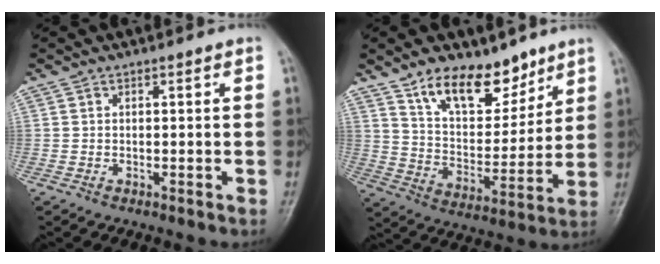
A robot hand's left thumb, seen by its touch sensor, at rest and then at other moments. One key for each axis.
{"total": 14.3, "fx": 10.1, "fy": 7.1, "fz": 7.2, "tx": -0.076, "ty": -0.071, "tz": 0.181}